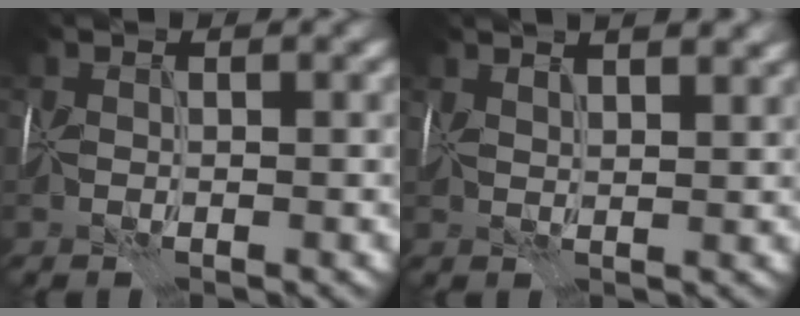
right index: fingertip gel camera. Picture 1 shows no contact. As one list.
[{"total": 6.3, "force": [4.2, 2.4, 4.0], "torque": [-0.056, 0.036, 0.048]}]